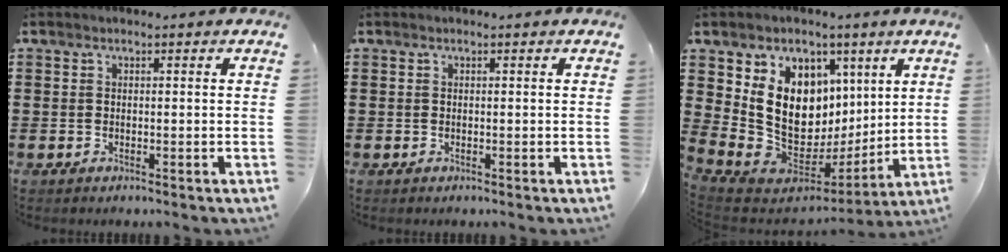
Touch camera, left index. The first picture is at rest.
{"total": 0.0}
{"total": 13.8, "force": [3.5, 10.9, 7.7], "torque": [-0.190, -0.028, 0.076]}